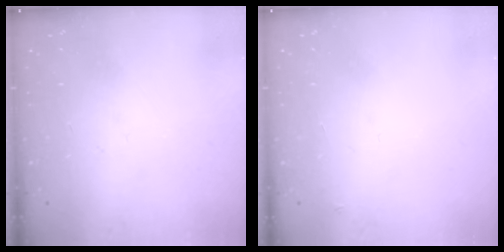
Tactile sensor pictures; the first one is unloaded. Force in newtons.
{"total": 2.6, "press": 2.6, "slide": 0.2}